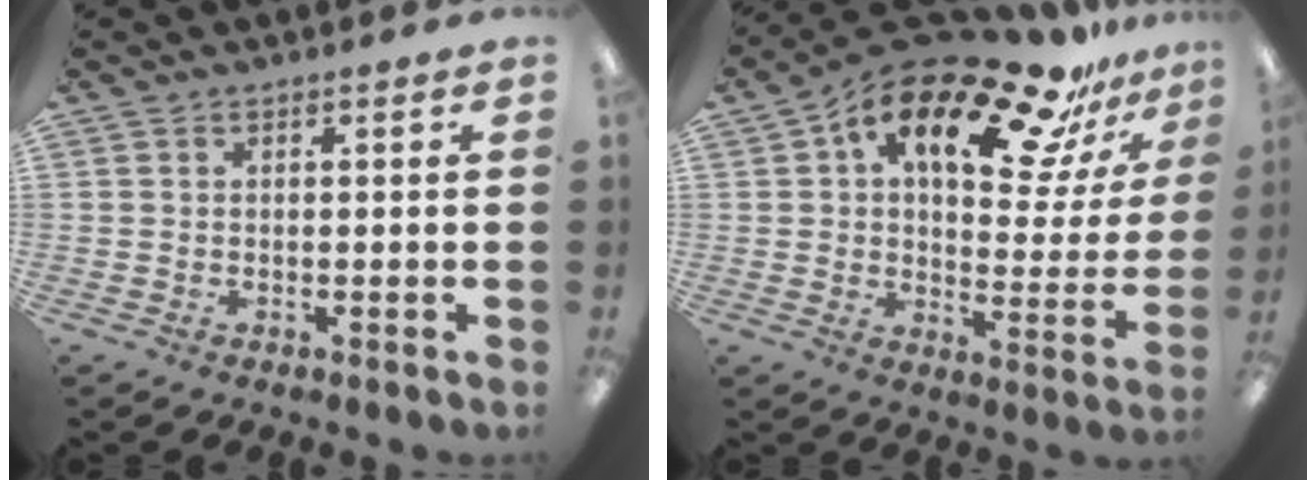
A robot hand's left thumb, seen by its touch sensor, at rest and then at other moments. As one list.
[{"total": 21.4, "force": [14.1, 8.4, 13.7], "torque": [-0.227, -0.084, 0.234]}]